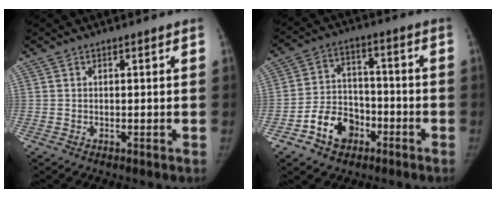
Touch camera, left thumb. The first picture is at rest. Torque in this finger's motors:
{"motor_torque": [-1.13, 1.35, 0.61, 1.01, 0.04]}